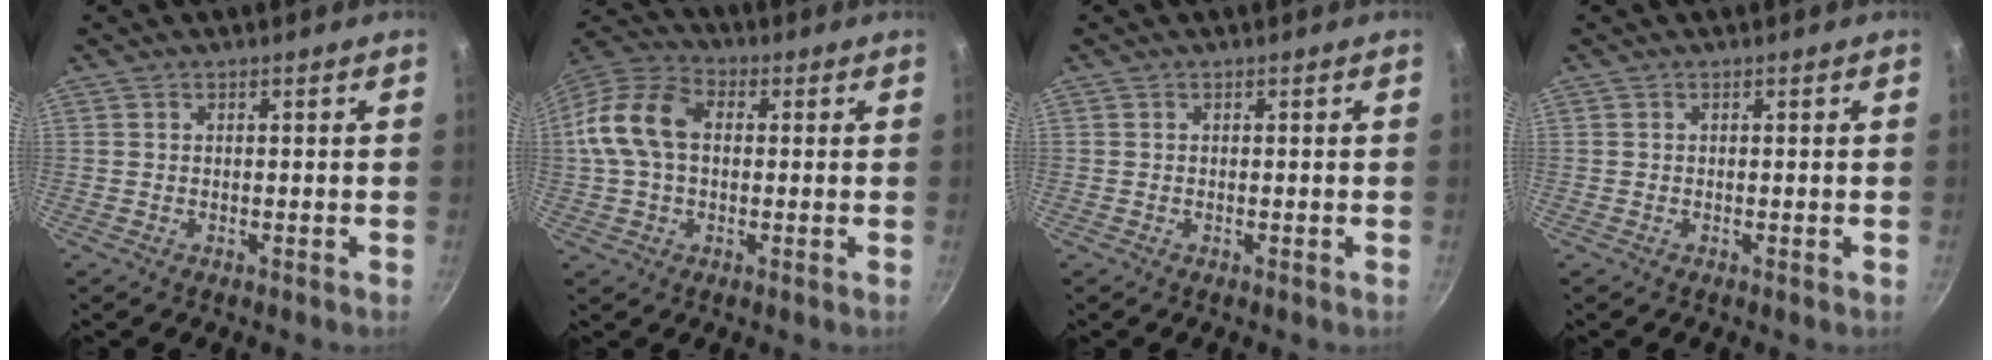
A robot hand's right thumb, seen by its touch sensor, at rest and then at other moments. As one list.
[{"total": 13.3, "force": [1.1, 9.2, 9.6], "torque": [-0.171, 0.031, 0.004]}, {"total": 0.0}, {"total": 0.0}]